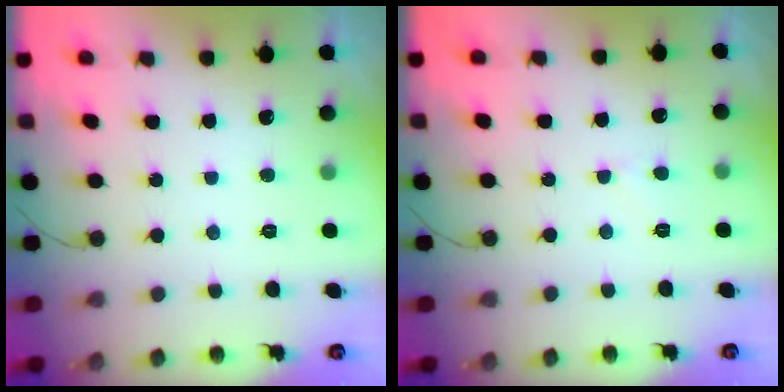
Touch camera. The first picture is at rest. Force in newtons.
{"total": 3.9, "press": 3.9, "slide": 0.3}